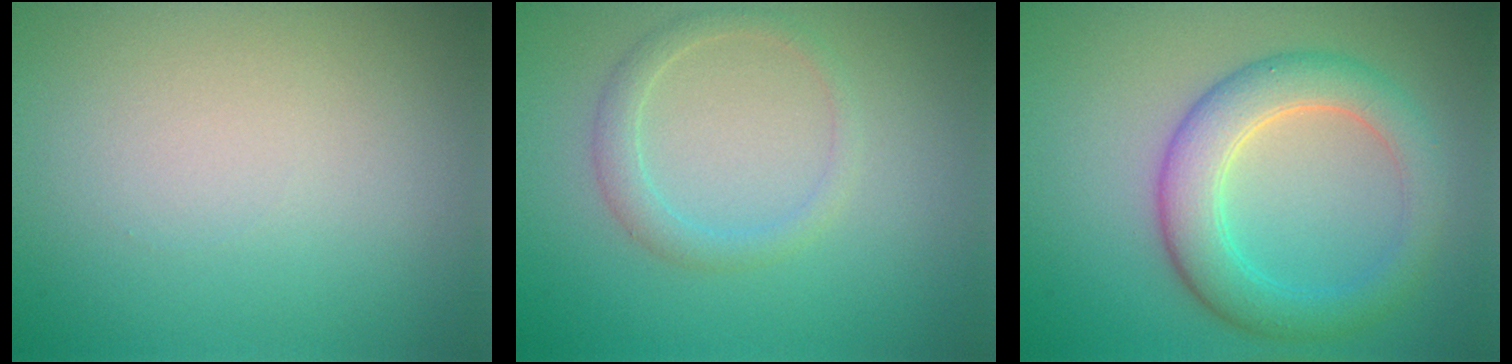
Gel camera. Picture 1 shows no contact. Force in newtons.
{"total": 1.8, "press": 1.8, "slide": 0.1}
{"total": 5.0, "press": 5.0, "slide": 0.1}